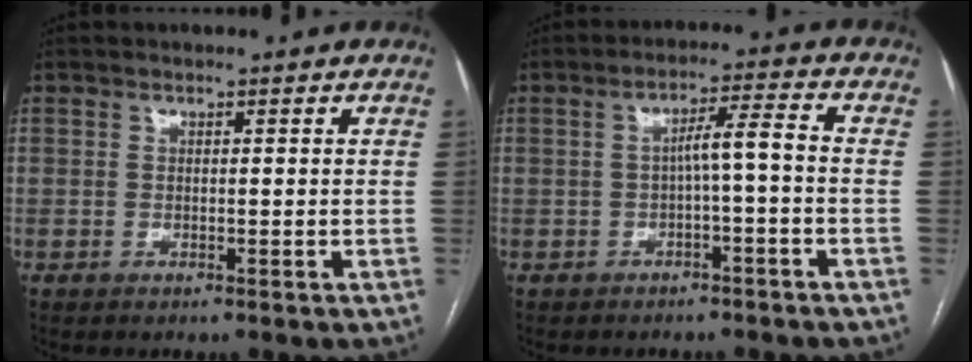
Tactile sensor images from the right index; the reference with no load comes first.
{"total": 4.6, "force": [-0.9, 0.1, 4.5], "torque": [-0.071, 0.020, -0.012]}